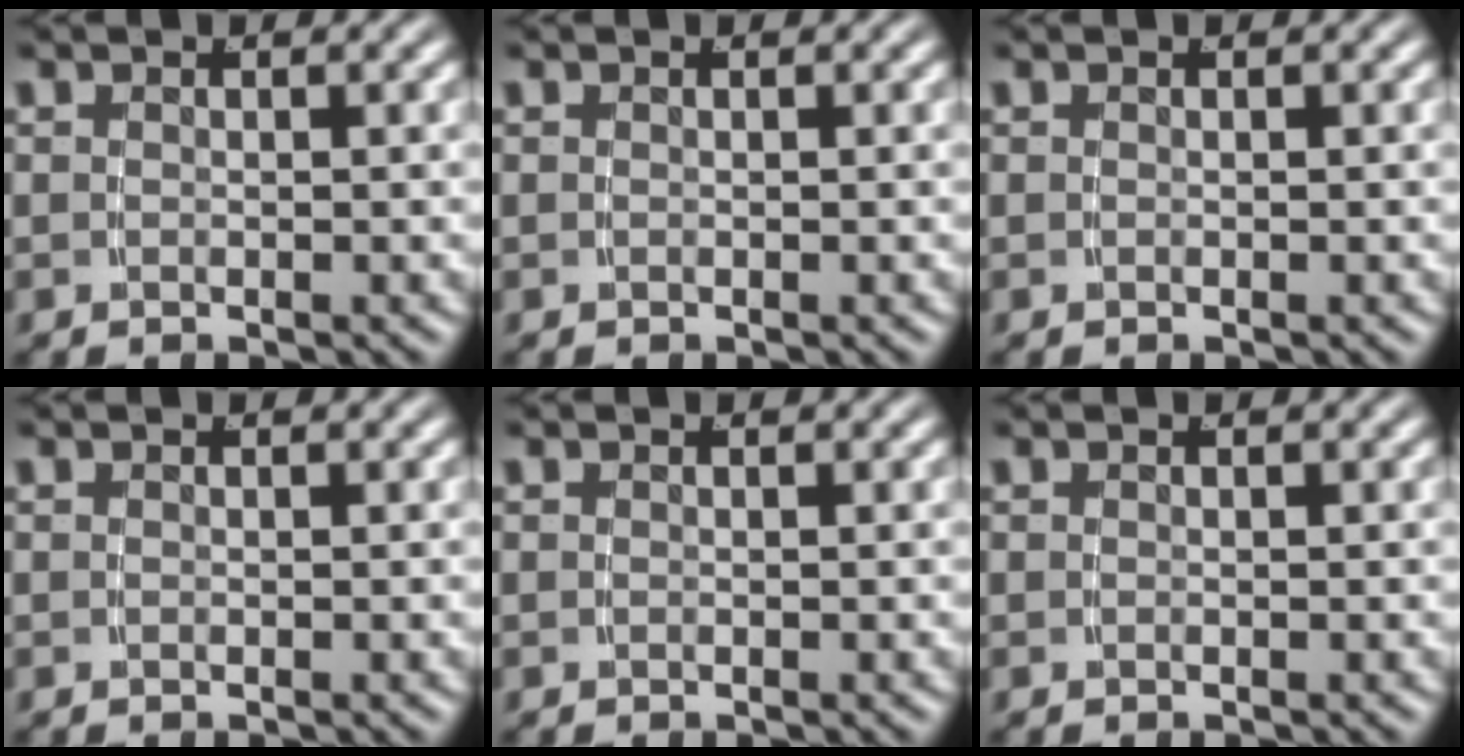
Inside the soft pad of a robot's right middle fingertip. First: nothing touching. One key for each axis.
{"total": 0.0}
{"total": 0.0}
{"total": 0.0}
{"total": 0.0}
{"total": 0.0}